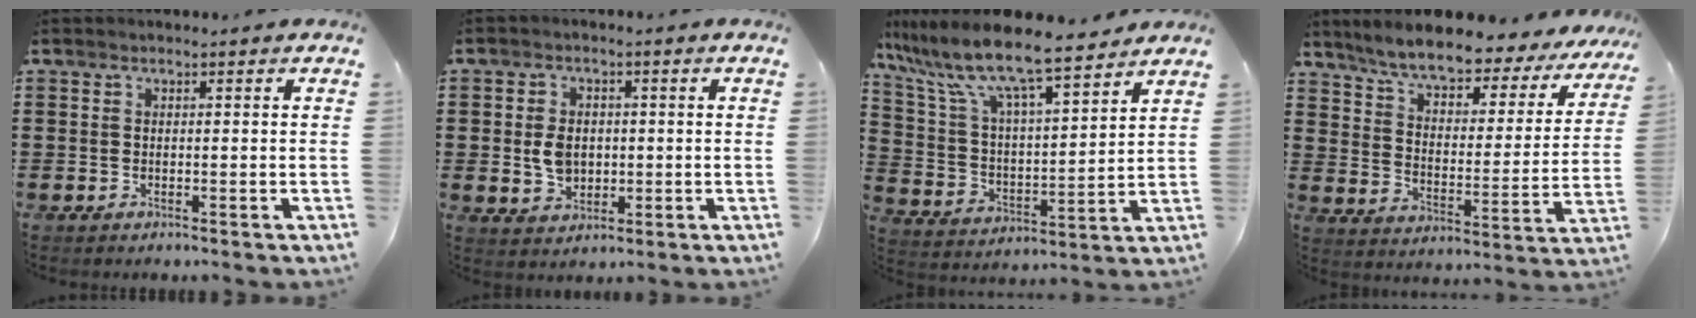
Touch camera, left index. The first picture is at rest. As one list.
[{"total": 4.7, "force": [0.1, 3.5, 3.1], "torque": [-0.058, 0.008, -0.001]}, {"total": 9.7, "force": [8.4, 0.6, 4.9], "torque": [-0.128, -0.052, 0.141]}, {"total": 7.1, "force": [6.3, 0.6, 3.3], "torque": [-0.092, -0.040, 0.101]}]